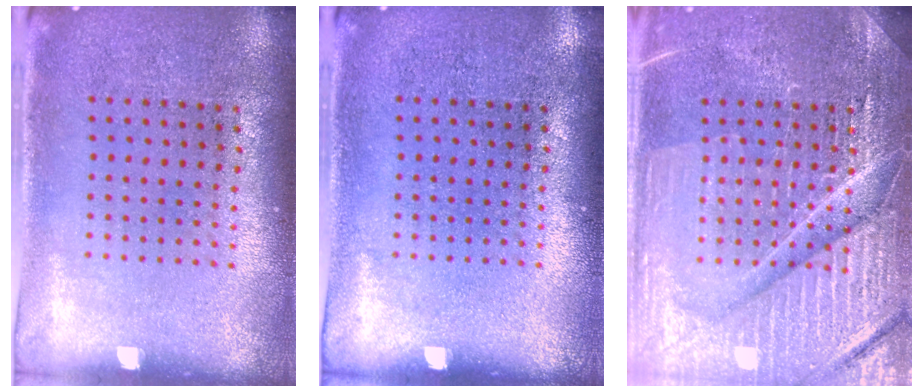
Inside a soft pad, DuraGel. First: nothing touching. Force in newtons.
{"total": 0.0}
{"total": 7.6, "press": 7.5, "slide": 1.0}